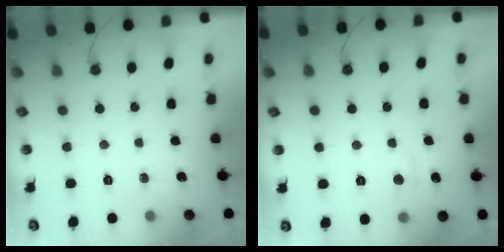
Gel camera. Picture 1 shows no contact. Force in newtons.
{"total": 0.9, "press": 0.6, "slide": 0.7}